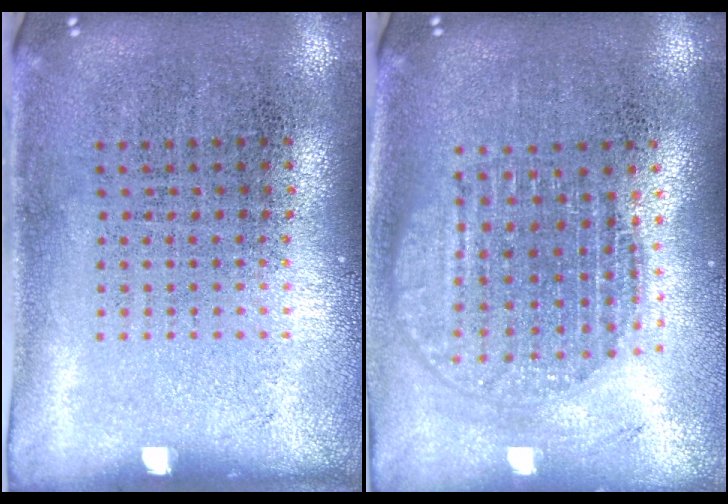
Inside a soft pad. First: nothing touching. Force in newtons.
{"total": 1.8, "press": 1.5, "slide": 0.9}